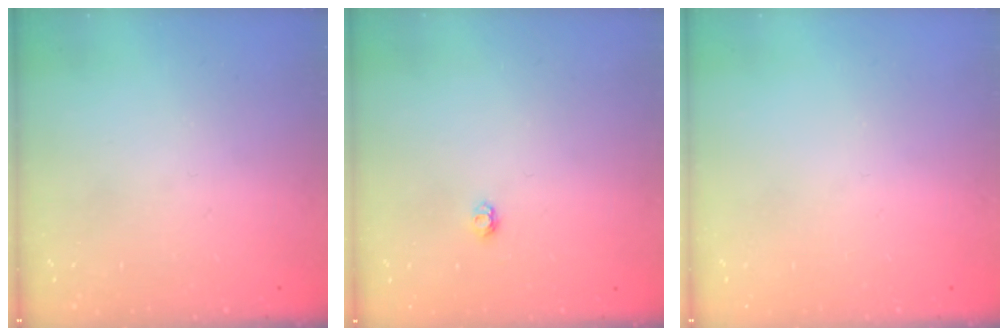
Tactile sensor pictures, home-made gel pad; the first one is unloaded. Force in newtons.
{"total": 2.9, "press": 2.9, "slide": 0.4}
{"total": 0.0}